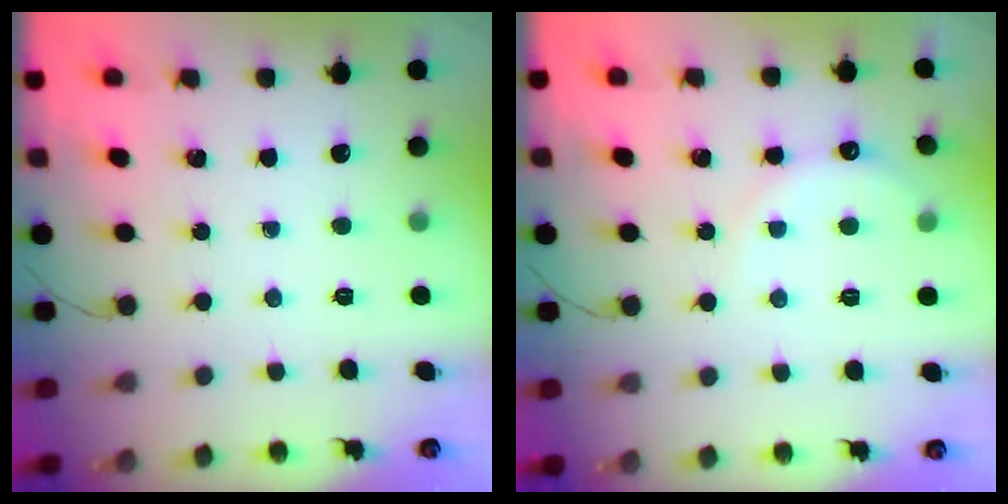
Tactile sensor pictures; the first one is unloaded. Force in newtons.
{"total": 7.3, "press": 7.1, "slide": 1.7}